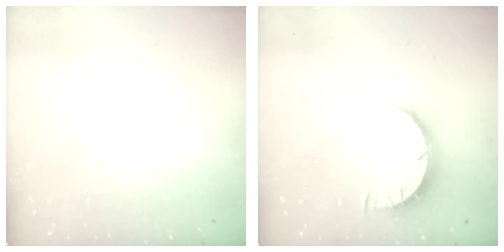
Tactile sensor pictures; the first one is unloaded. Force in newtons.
{"total": 5.0, "press": 4.9, "slide": 0.6}